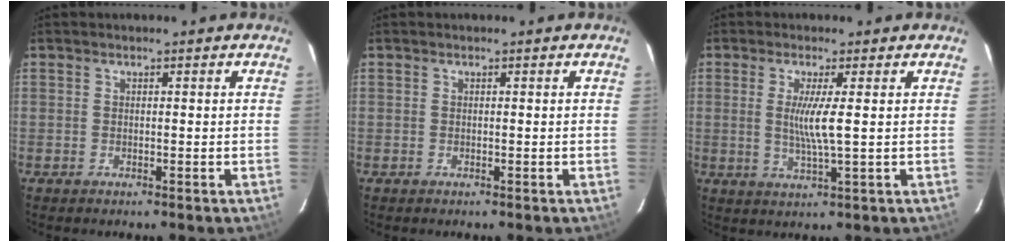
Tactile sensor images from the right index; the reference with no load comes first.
{"total": 0.0}
{"total": 5.1, "force": [0.6, -0.5, 5.1], "torque": [-0.098, -0.012, 0.010]}